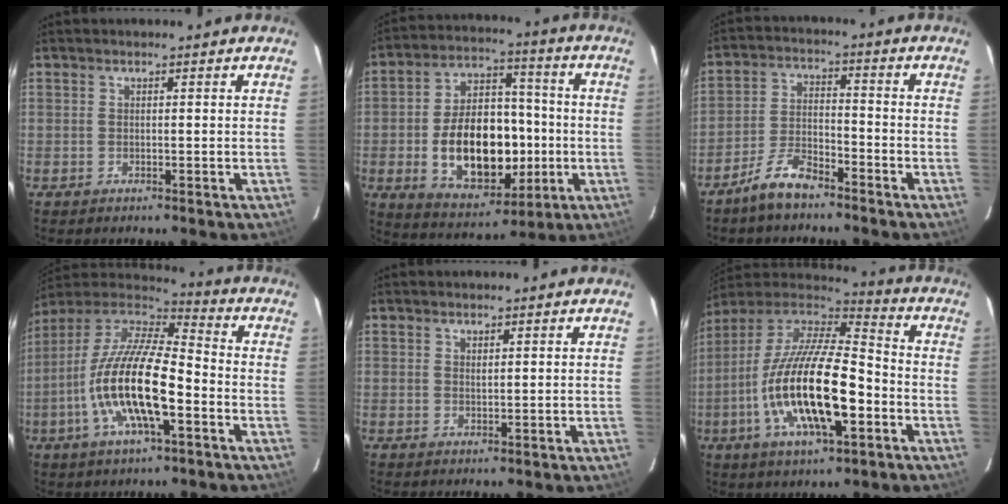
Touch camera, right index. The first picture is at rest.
{"total": 18.8, "force": [-3.3, 11.6, 14.5], "torque": [-0.271, 0.022, -0.032]}
{"total": 7.4, "force": [-5.9, 2.4, 3.7], "torque": [-0.086, 0.007, -0.113]}
{"total": 19.1, "force": [-5.9, 6.0, 17.2], "torque": [-0.334, -0.013, -0.120]}
{"total": 0.8, "force": [0.6, 0.3, 0.4], "torque": [-0.007, 0.001, 0.012]}
{"total": 22.2, "force": [-6.4, 7.4, 19.9], "torque": [-0.383, -0.022, -0.124]}